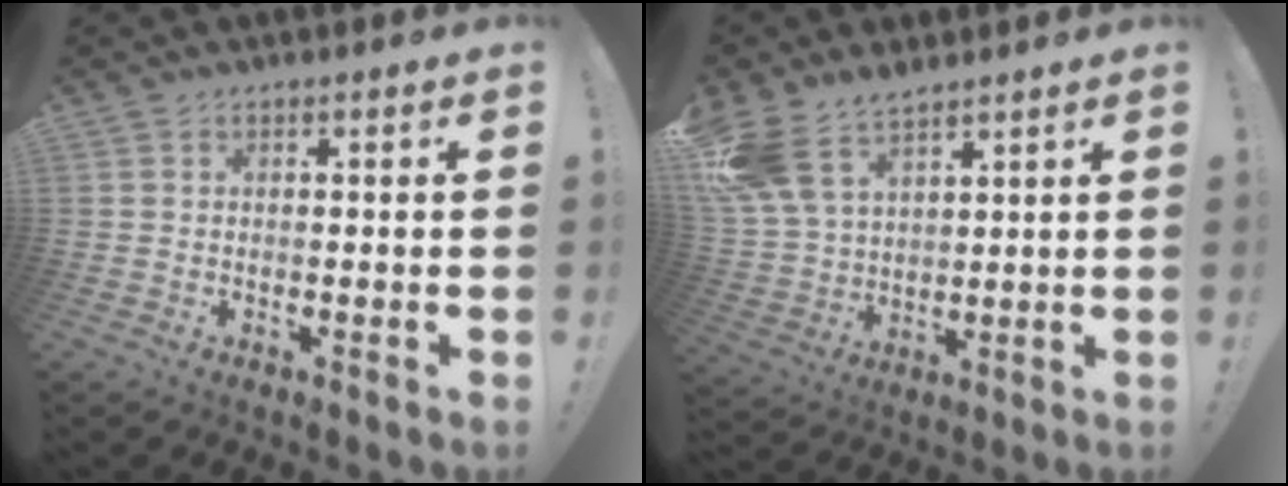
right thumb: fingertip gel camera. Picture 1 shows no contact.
{"total": 11.9, "force": [8.9, 5.9, 5.3], "torque": [-0.115, -0.046, 0.175]}